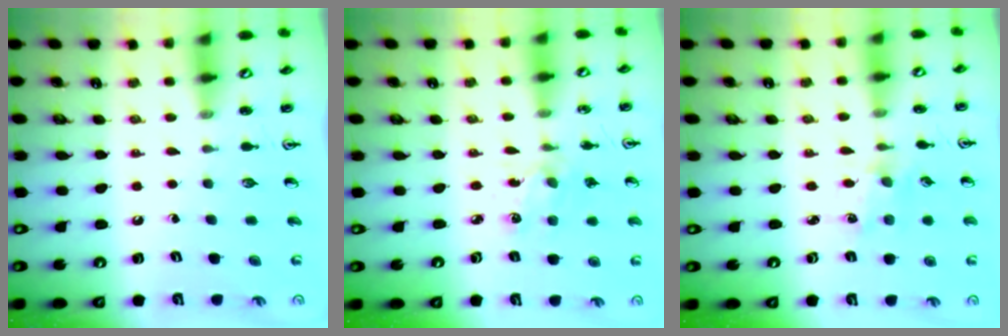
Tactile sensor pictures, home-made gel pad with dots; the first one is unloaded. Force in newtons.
{"total": 2.8, "press": 2.7, "slide": 0.7}
{"total": 1.3, "press": 1.3, "slide": 0.2}